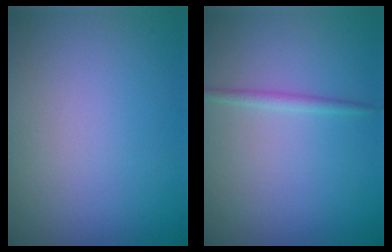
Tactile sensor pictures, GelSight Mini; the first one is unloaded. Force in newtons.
{"total": 1.0, "press": 1.0, "slide": 0.0}